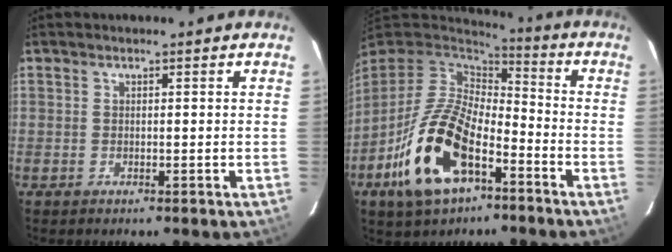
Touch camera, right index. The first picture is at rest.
{"total": 19.4, "force": [-8.8, 9.8, 14.2], "torque": [-0.306, -0.023, -0.161]}